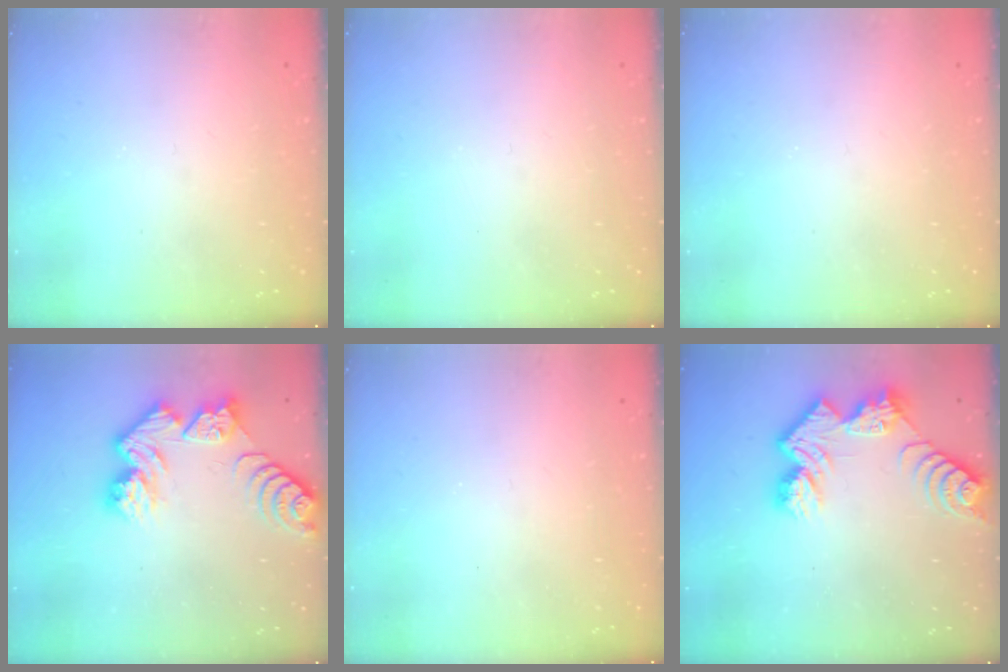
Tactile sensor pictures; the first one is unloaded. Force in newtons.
{"total": 0.0}
{"total": 0.0}
{"total": 10.7, "press": 10.7, "slide": 1.0}
{"total": 0.0}
{"total": 10.9, "press": 10.9, "slide": 0.8}